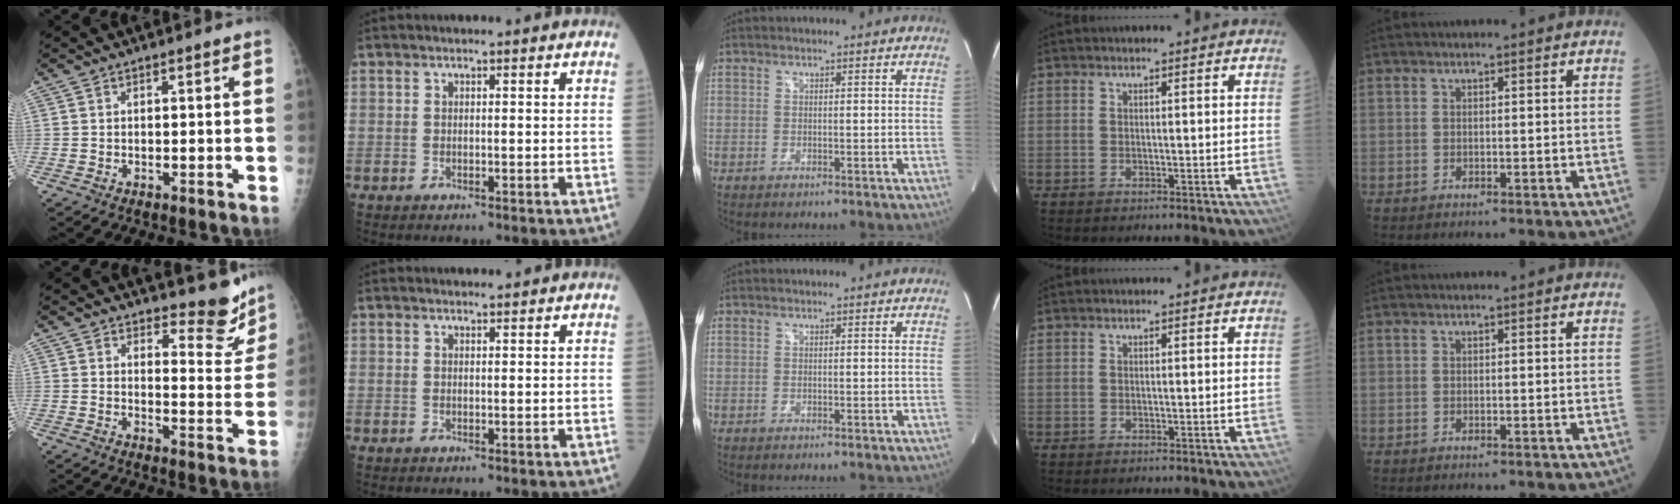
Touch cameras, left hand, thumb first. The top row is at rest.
{"thumb": {"total": 8.4, "force": [7.5, 3.1, 2.0], "torque": [0.009, -0.074, 0.091]}, "index": {"total": 1.2, "force": [1.2, 0.2, 0.3], "torque": [-0.007, 0.005, 0.019]}}